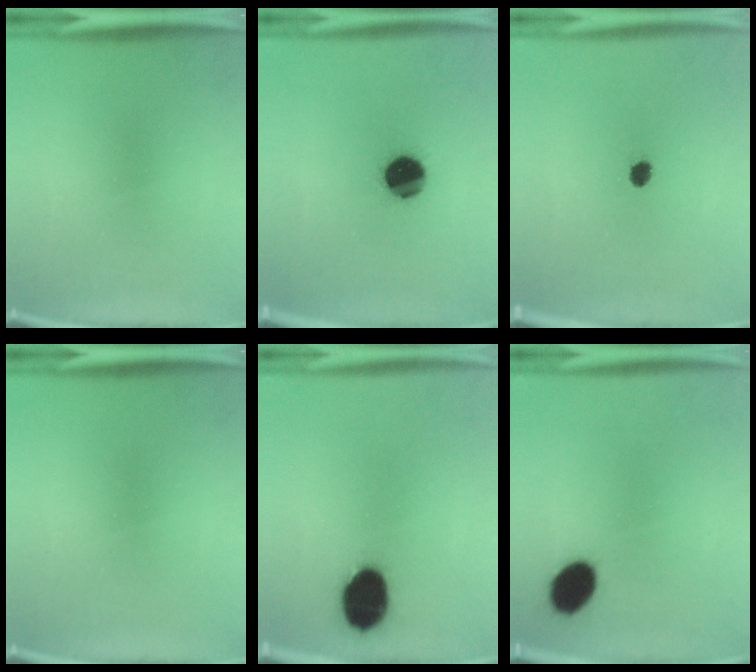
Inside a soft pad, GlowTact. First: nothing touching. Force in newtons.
{"total": 13.0}
{"total": 2.4}
{"total": 0.0}
{"total": 12.6}
{"total": 8.7}